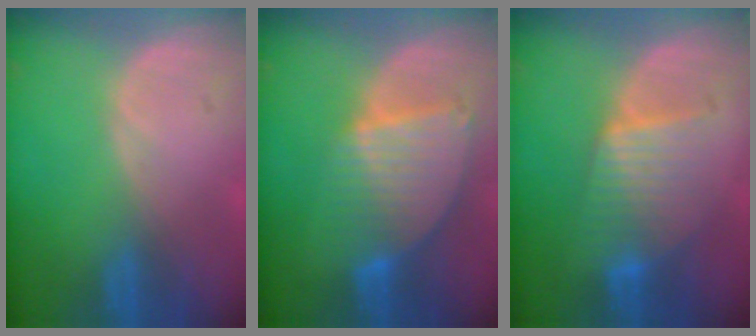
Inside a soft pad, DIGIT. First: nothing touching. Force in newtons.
{"total": 8.5, "press": 7.5, "slide": 4.0}
{"total": 6.6, "press": 6.6, "slide": 0.1}